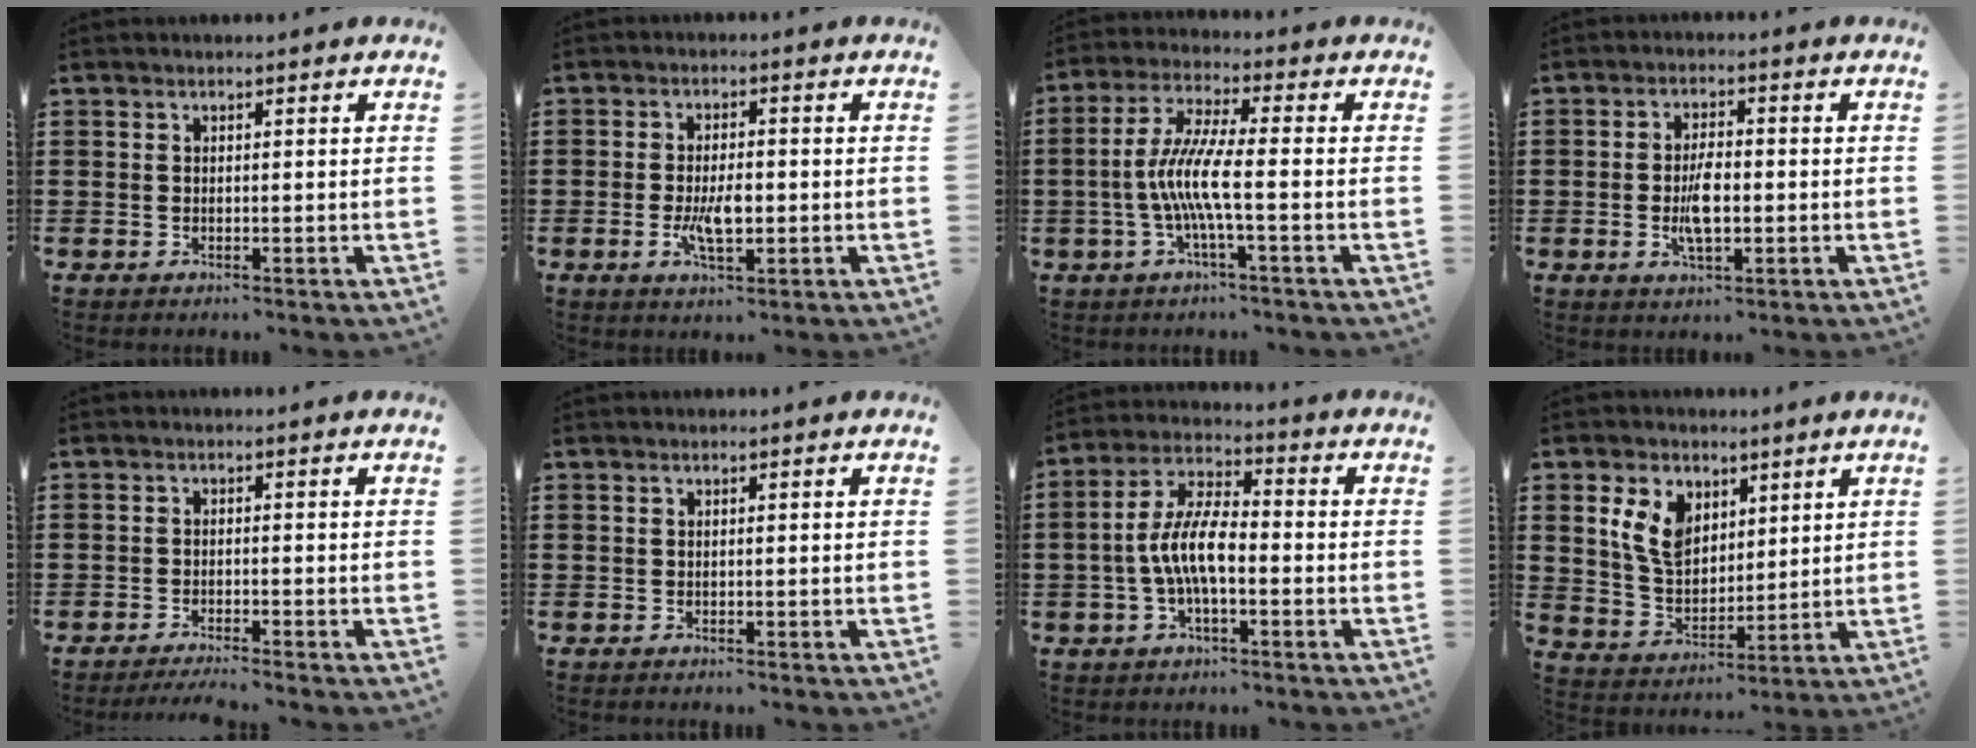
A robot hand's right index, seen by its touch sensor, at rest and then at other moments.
{"total": 5.2, "force": [-1.0, 1.9, 4.7], "torque": [-0.102, -0.004, -0.022]}
{"total": 8.2, "force": [-2.0, 0.7, 8.0], "torque": [-0.179, -0.017, -0.049]}
{"total": 5.4, "force": [-0.9, 2.2, 4.9], "torque": [-0.107, -0.003, -0.021]}
{"total": 2.0, "force": [-2.0, -0.3, 0.5], "torque": [-0.009, -0.001, -0.039]}
{"total": 0.0}
{"total": 8.4, "force": [-1.8, 3.1, 7.6], "torque": [-0.173, -0.006, -0.039]}
{"total": 7.7, "force": [3.4, 5.3, 4.5], "torque": [-0.101, 0.015, 0.062]}